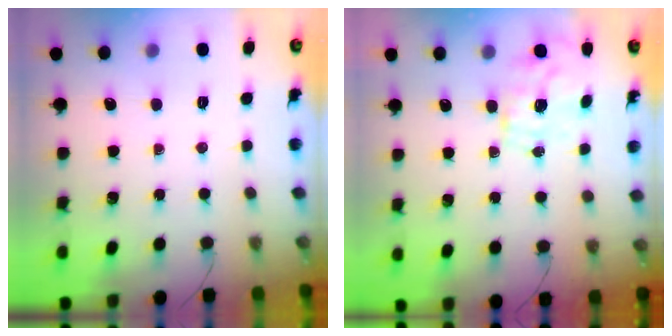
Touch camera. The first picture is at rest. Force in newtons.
{"total": 1.5, "press": 1.3, "slide": 0.8}